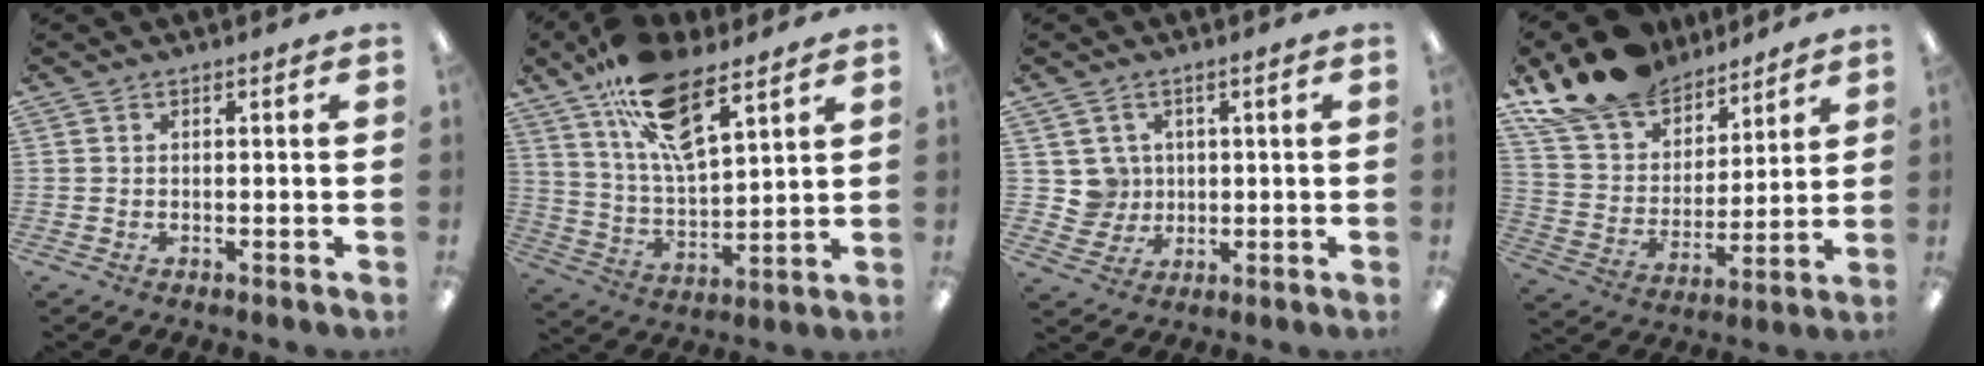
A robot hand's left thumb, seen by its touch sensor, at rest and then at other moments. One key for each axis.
{"total": 16.3, "fx": 10.6, "fy": 6.3, "fz": 10.5, "tx": -0.194, "ty": -0.044, "tz": 0.188}
{"total": 5.4, "fx": 1.7, "fy": 5.1, "fz": -0.2, "tx": 0.003, "ty": 0.000, "tz": 0.032}
{"total": 18.0, "fx": 15.1, "fy": 8.4, "fz": 4.9, "tx": -0.113, "ty": -0.110, "tz": 0.281}